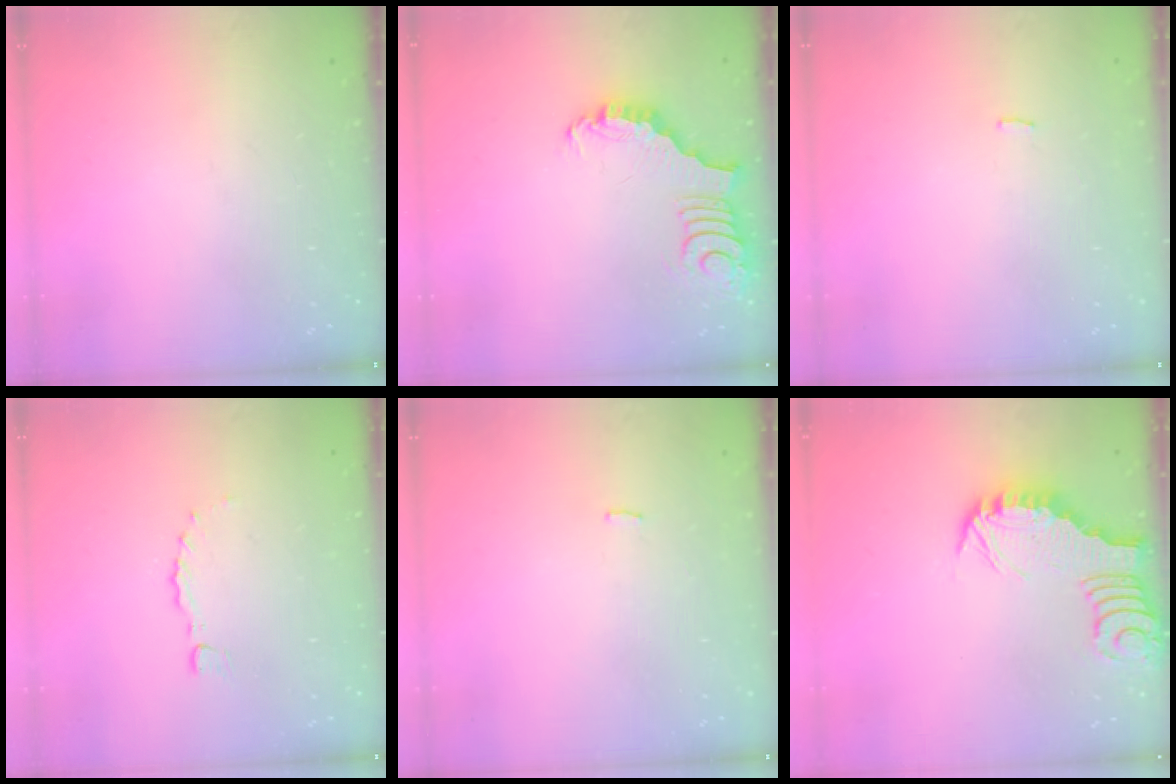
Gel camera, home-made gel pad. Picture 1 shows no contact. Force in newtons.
{"total": 3.5, "press": 3.5, "slide": 0.5}
{"total": 1.5, "press": 1.4, "slide": 0.3}
{"total": 0.0}
{"total": 1.5, "press": 1.4, "slide": 0.3}
{"total": 2.6, "press": 2.6, "slide": 0.2}